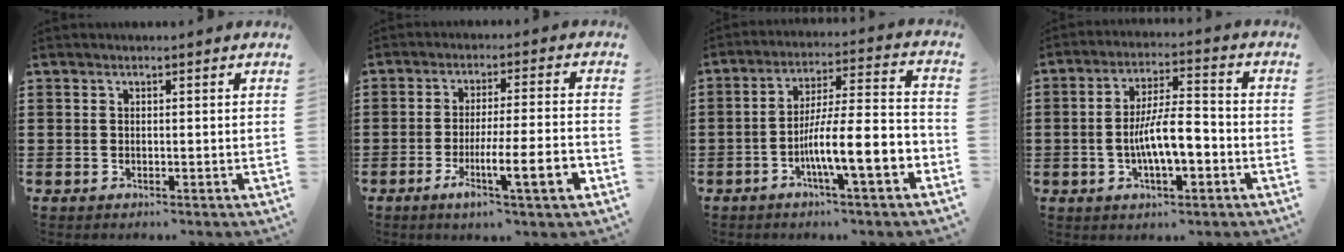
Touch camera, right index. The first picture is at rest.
{"total": 9.0, "force": [-3.4, 0.7, 8.3], "torque": [-0.127, -0.009, -0.059]}
{"total": 11.7, "force": [-4.7, 2.1, 10.5], "torque": [-0.180, -0.008, -0.085]}
{"total": 8.8, "force": [-2.3, 3.1, 7.9], "torque": [-0.148, 0.000, -0.047]}